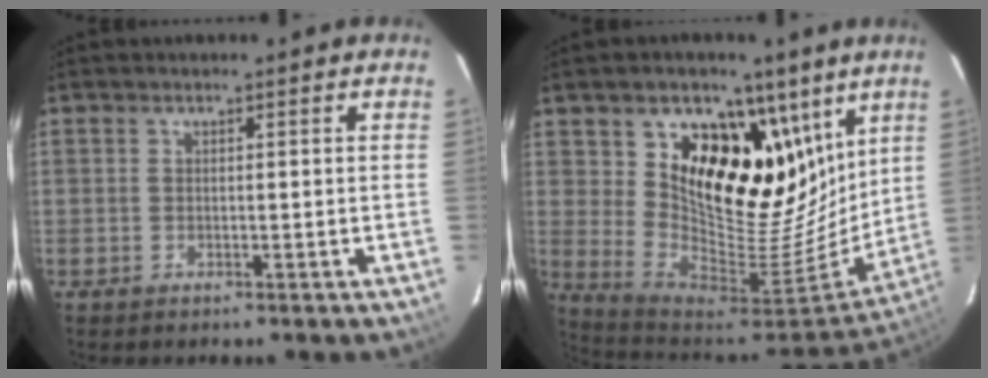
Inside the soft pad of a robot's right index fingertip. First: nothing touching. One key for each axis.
{"total": 23.0, "fx": 12.5, "fy": 14.5, "fz": 12.7, "tx": -0.222, "ty": -0.025, "tz": 0.228}